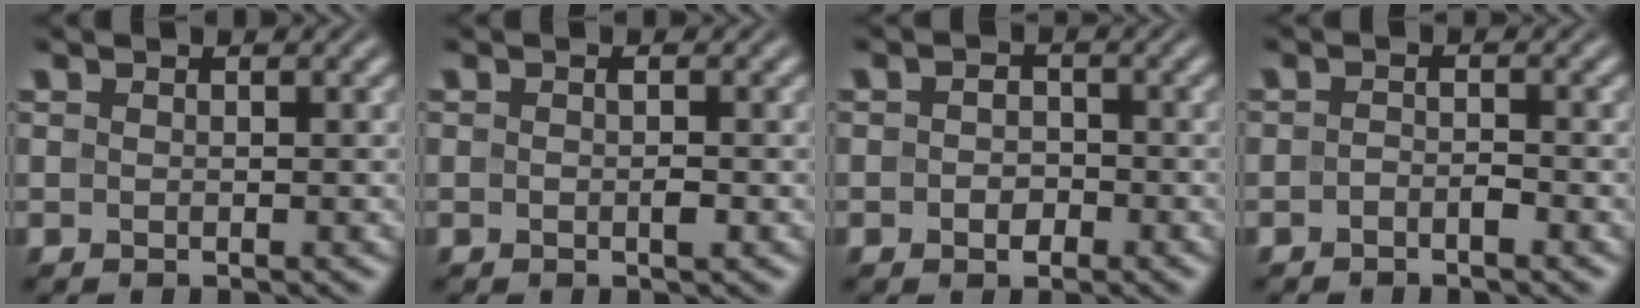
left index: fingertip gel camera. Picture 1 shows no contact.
{"total": 1.1, "force": [-0.3, 0.4, 1.0], "torque": [-0.018, 0.000, -0.004]}
{"total": 1.9, "force": [-0.6, 1.5, 1.1], "torque": [-0.015, 0.000, -0.016]}
{"total": 1.2, "force": [-0.8, 0.5, 0.8], "torque": [-0.015, 0.003, -0.015]}